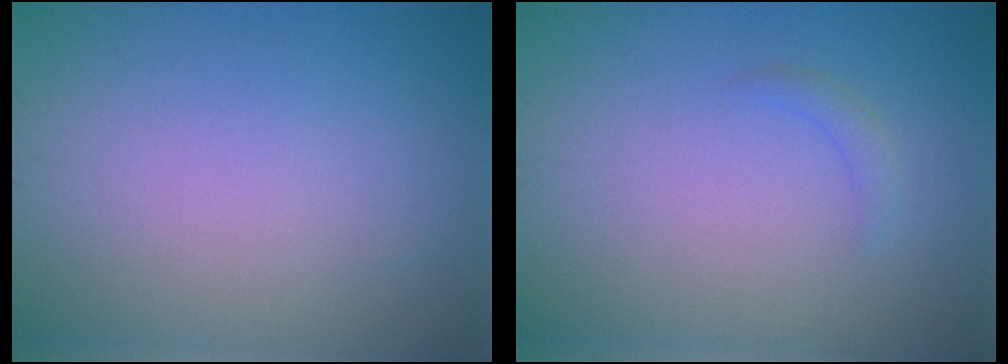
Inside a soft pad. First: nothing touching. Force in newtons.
{"total": 1.0, "press": 1.0, "slide": 0.1}